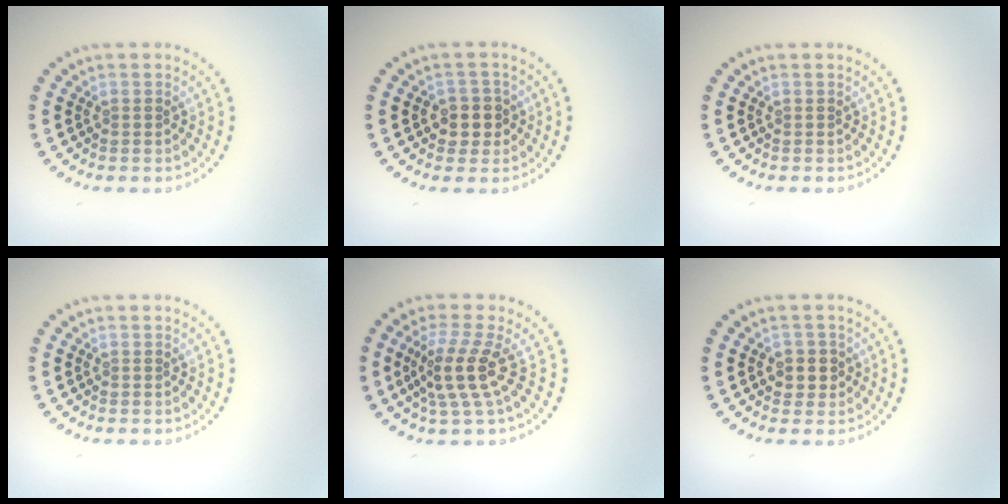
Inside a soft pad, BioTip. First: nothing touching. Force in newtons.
{"total": 2.5, "press": 2.3, "slide": 0.9}
{"total": 0.0}
{"total": 0.0}
{"total": 3.7, "press": 2.9, "slide": 2.4}
{"total": 2.1, "press": 1.9, "slide": 0.9}